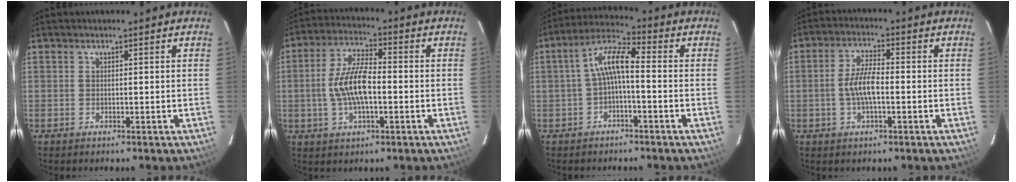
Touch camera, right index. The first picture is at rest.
{"total": 10.1, "force": [-1.5, 3.8, 9.2], "torque": [-0.186, 0.009, -0.027]}
{"total": 6.6, "force": [-1.3, 1.9, 6.2], "torque": [-0.135, 0.022, -0.025]}
{"total": 5.6, "force": [-1.1, 1.8, 5.2], "torque": [-0.104, 0.006, -0.021]}